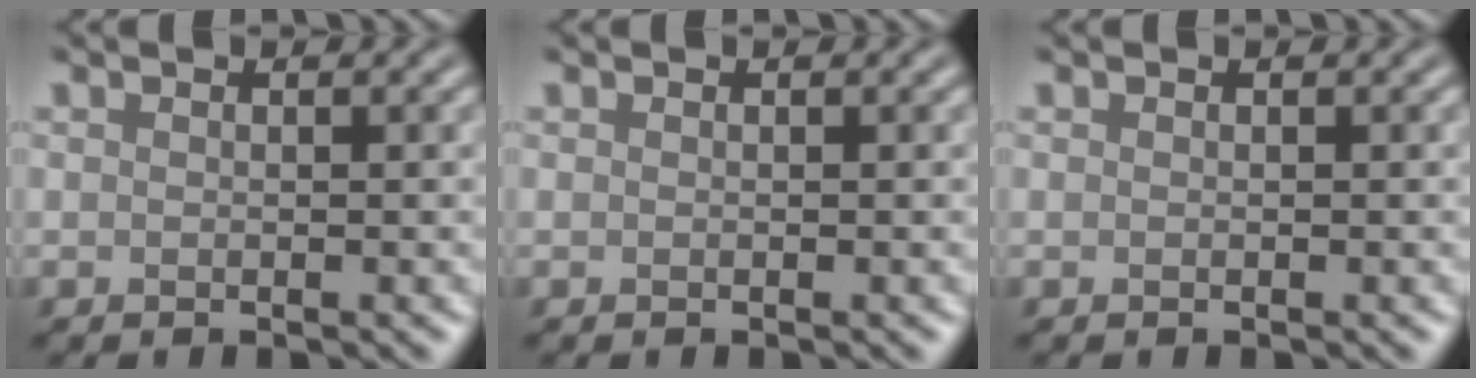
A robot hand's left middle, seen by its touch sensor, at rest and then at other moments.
{"total": 0.0}
{"total": 0.0}